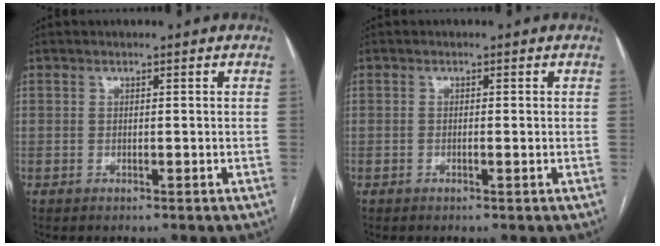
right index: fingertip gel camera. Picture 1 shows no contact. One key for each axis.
{"total": 0.5, "fx": -0.1, "fy": 0.0, "fz": 0.5, "tx": -0.008, "ty": 0.003, "tz": 0.000}